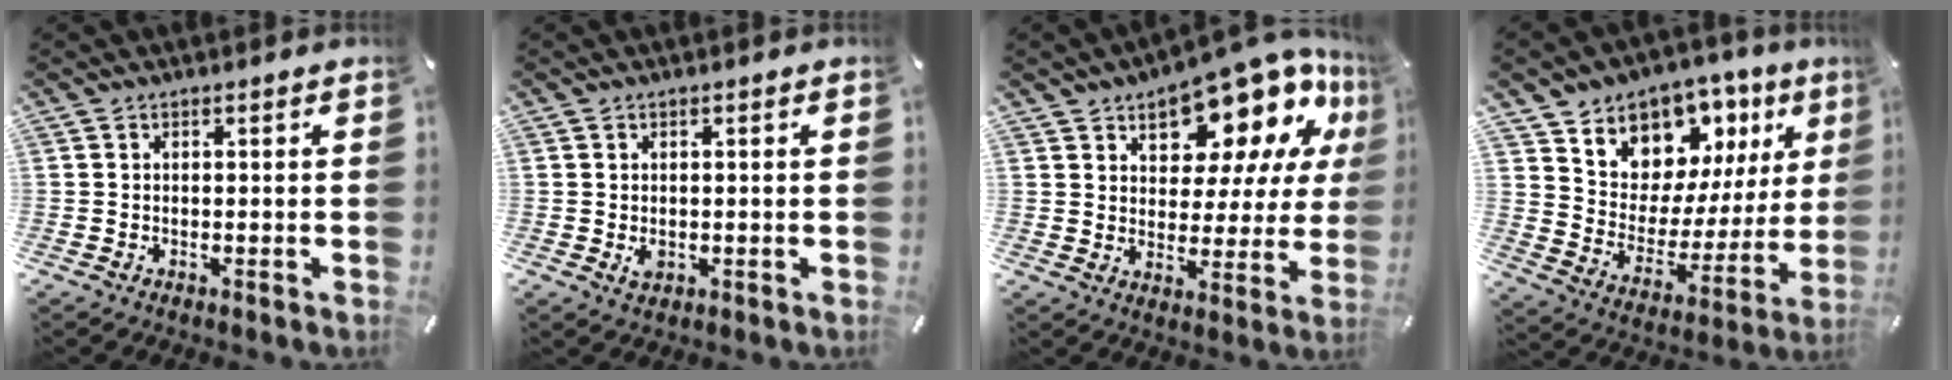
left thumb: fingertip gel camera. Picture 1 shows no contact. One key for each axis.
{"total": 1.9, "fx": -0.1, "fy": 1.5, "fz": 1.1, "tx": -0.012, "ty": -0.001, "tz": -0.003}
{"total": 15.0, "fx": 11.5, "fy": 7.3, "fz": 6.4, "tx": -0.101, "ty": -0.097, "tz": 0.197}
{"total": 9.6, "fx": 7.2, "fy": 6.3, "fz": -0.4, "tx": -0.008, "ty": -0.099, "tz": 0.130}